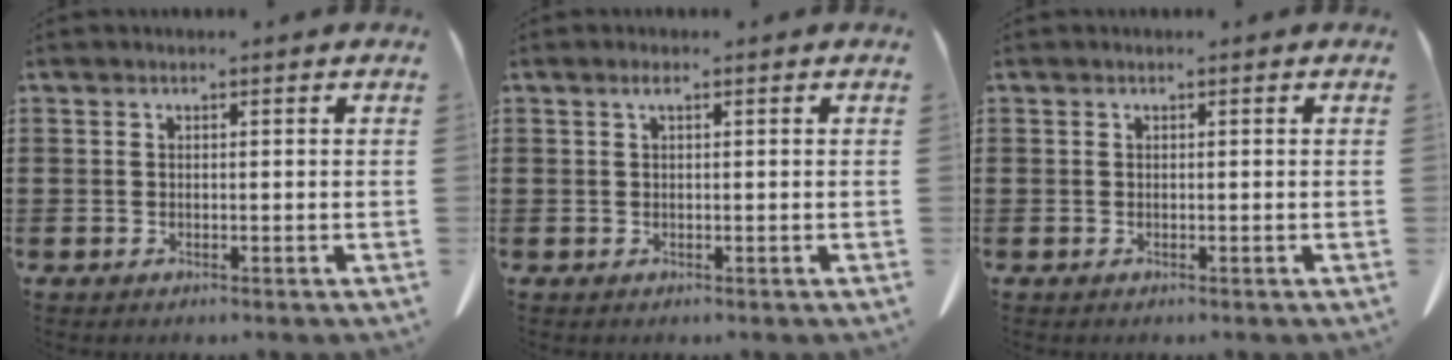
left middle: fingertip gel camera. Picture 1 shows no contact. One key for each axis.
{"total": 1.0, "fx": 0.4, "fy": 0.2, "fz": 0.9, "tx": -0.020, "ty": 0.003, "tz": 0.007}
{"total": 0.0}